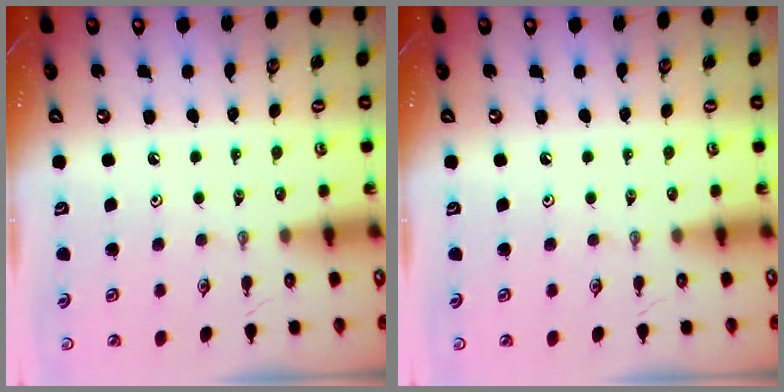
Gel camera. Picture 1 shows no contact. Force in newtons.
{"total": 0.0}